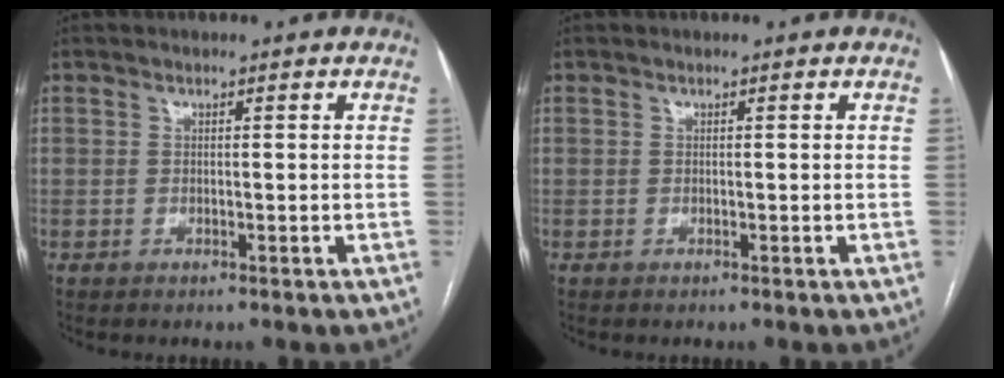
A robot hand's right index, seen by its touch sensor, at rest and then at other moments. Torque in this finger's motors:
{"motor_torque": [0.06, 0.02, -0.03, 0.01]}